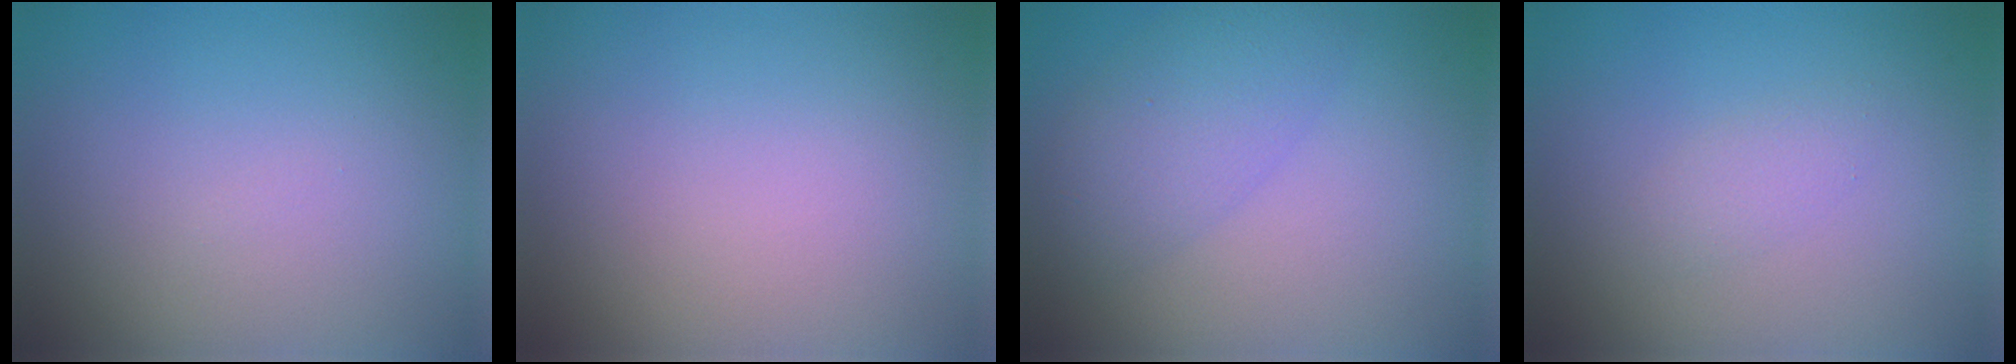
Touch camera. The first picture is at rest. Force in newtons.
{"total": 0.0}
{"total": 4.1, "press": 4.1, "slide": 0.2}
{"total": 1.3, "press": 1.3, "slide": 0.1}